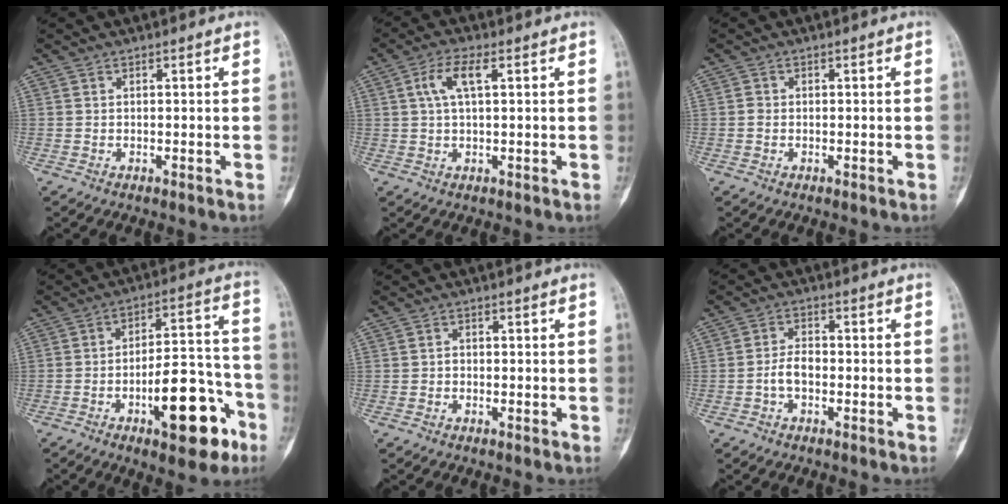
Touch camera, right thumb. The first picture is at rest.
{"total": 5.5, "force": [1.7, 1.9, 4.9], "torque": [-0.103, 0.011, 0.033]}
{"total": 0.8, "force": [-0.2, 0.7, 0.4], "torque": [-0.003, 0.003, -0.004]}
{"total": 17.5, "force": [-7.9, 6.8, 14.1], "torque": [-0.181, 0.056, -0.110]}
{"total": 0.9, "force": [-0.3, 0.7, 0.3], "torque": [0.004, 0.004, -0.009]}
{"total": 3.7, "force": [-1.2, 2.2, 2.7], "torque": [-0.043, 0.017, -0.028]}